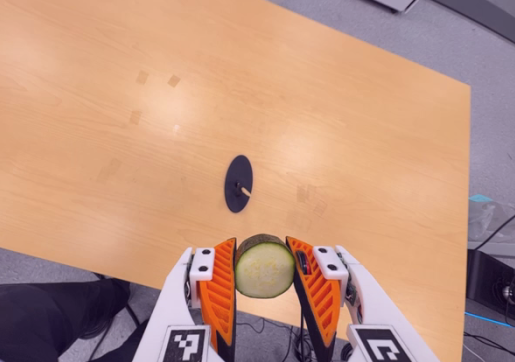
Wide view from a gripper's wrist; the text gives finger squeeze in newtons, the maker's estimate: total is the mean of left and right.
{"total": 11.2, "left": 10.5, "right": 11.8}